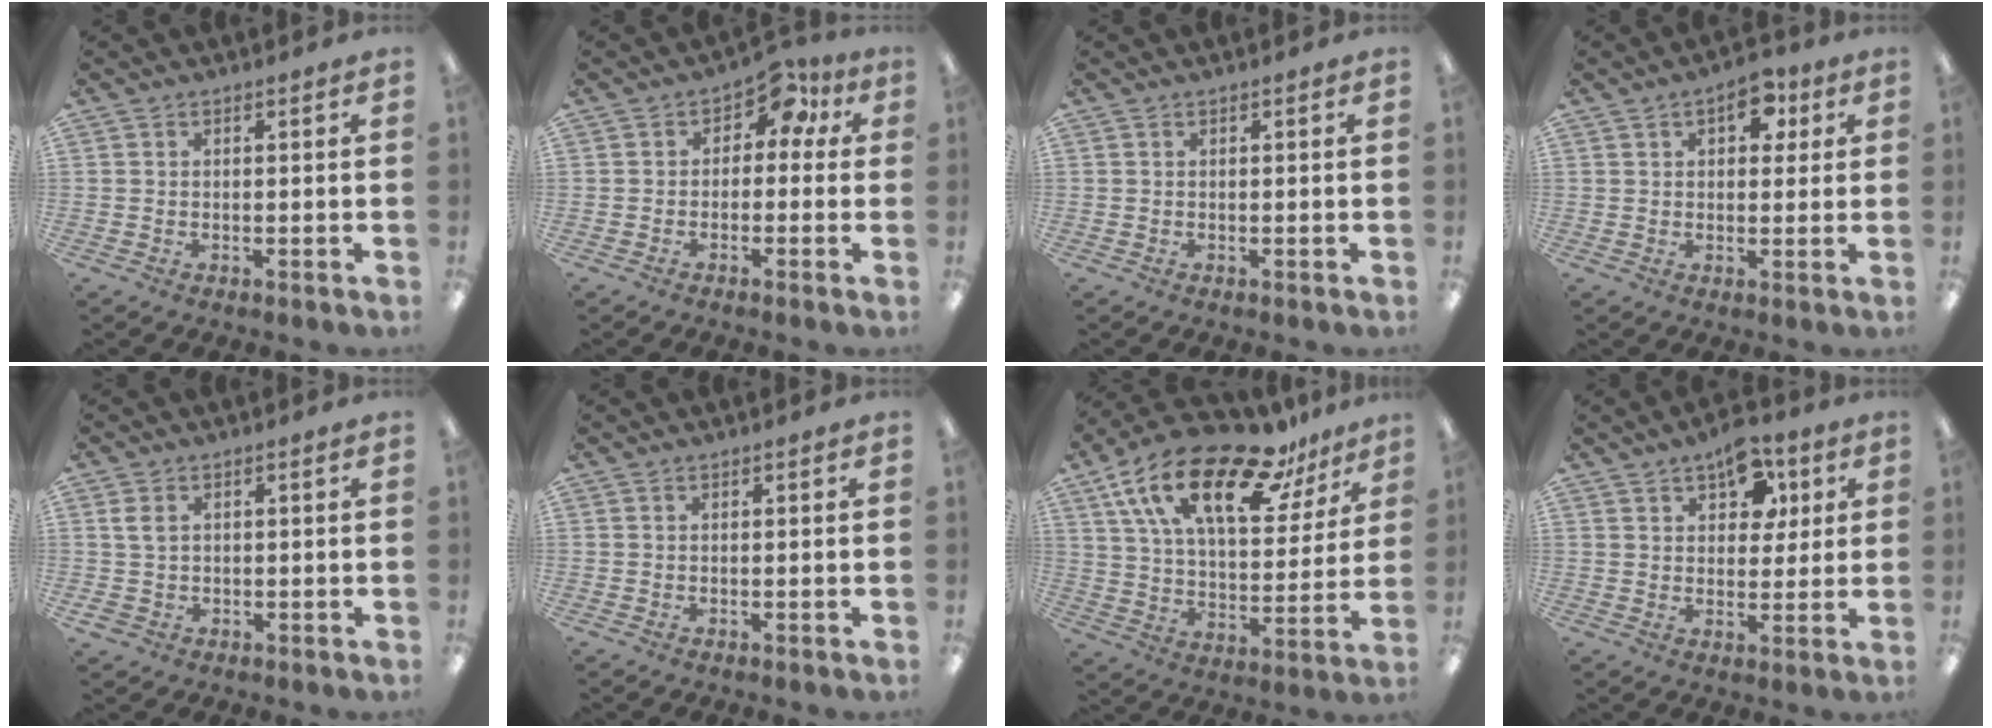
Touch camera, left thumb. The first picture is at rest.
{"total": 6.8, "force": [1.9, 4.7, 4.5], "torque": [-0.051, -0.004, 0.026]}
{"total": 0.0}
{"total": 7.5, "force": [3.2, 4.2, 5.3], "torque": [-0.059, -0.006, 0.050]}
{"total": 3.7, "force": [0.6, 2.7, 2.4], "torque": [-0.054, 0.005, 0.009]}
{"total": 0.0}
{"total": 23.4, "force": [14.8, 9.5, 15.5], "torque": [-0.270, -0.077, 0.255]}
{"total": 9.8, "force": [5.4, 6.1, 5.4], "torque": [-0.056, -0.016, 0.092]}